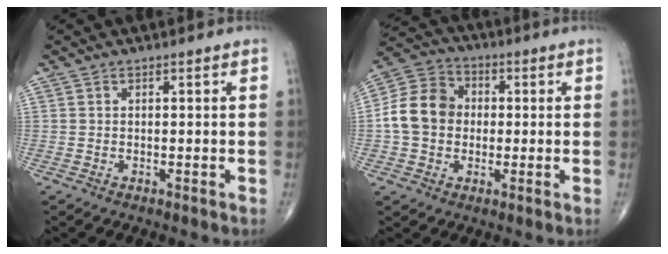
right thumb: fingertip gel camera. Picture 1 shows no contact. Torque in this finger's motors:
{"motor_torque": [0.75, 2.54, 0.69, -0.56, 0.11]}